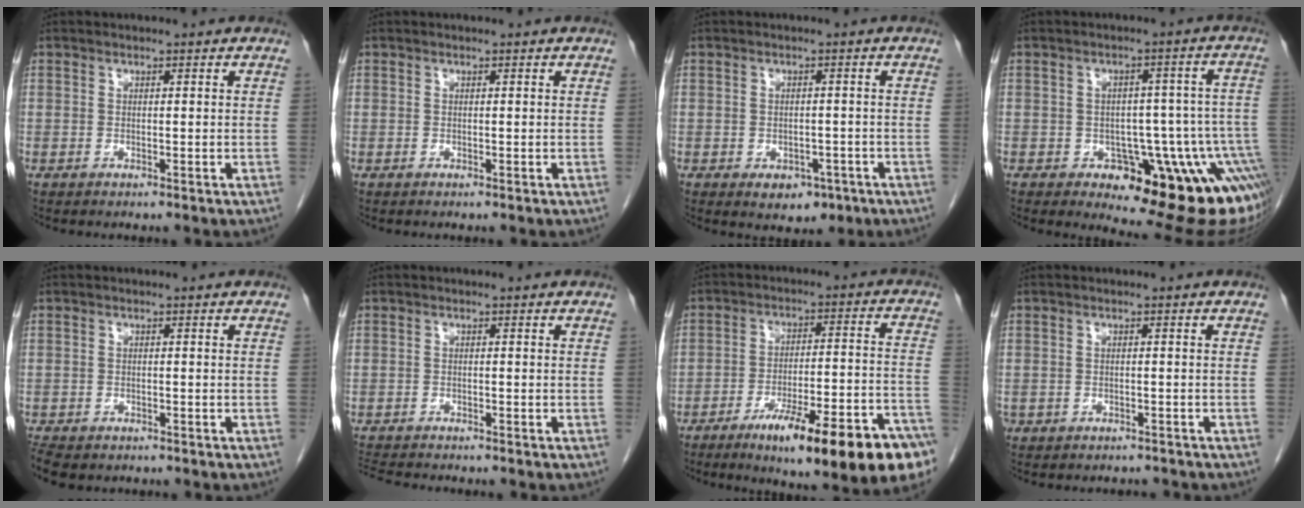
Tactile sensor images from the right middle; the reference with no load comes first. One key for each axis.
{"total": 0.0}
{"total": 3.9, "fx": -2.0, "fy": 2.5, "fz": 2.2, "tx": -0.023, "ty": 0.001, "tz": -0.015}
{"total": 18.2, "fx": -8.5, "fy": 6.2, "fz": 14.9, "tx": -0.092, "ty": 0.020, "tz": -0.090}
{"total": 6.1, "fx": -4.8, "fy": 2.6, "fz": 2.6, "tx": -0.050, "ty": -0.012, "tz": -0.073}
{"total": 4.8, "fx": -4.6, "fy": 0.3, "fz": 1.4, "tx": -0.029, "ty": -0.017, "tz": -0.078}
{"total": 21.2, "fx": -13.5, "fy": 2.1, "fz": 16.2, "tx": -0.155, "ty": 0.012, "tz": -0.200}
{"total": 4.5, "fx": -3.8, "fy": 2.3, "fz": 0.7, "tx": -0.011, "ty": 0.010, "tz": -0.049}